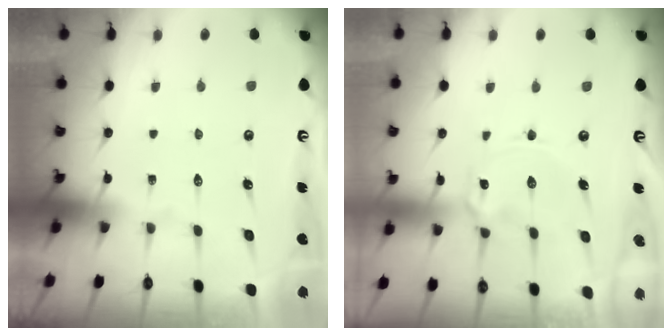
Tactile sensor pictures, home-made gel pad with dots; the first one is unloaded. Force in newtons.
{"total": 2.6, "press": 2.6, "slide": 0.4}